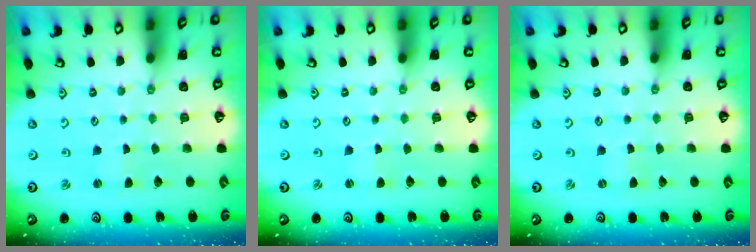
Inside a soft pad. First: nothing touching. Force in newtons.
{"total": 1.1, "press": 1.1, "slide": 0.2}
{"total": 0.0}